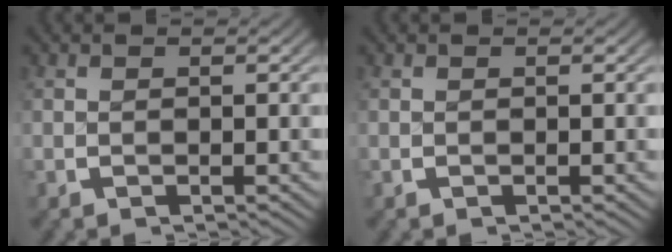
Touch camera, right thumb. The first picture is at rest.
{"total": 0.0}